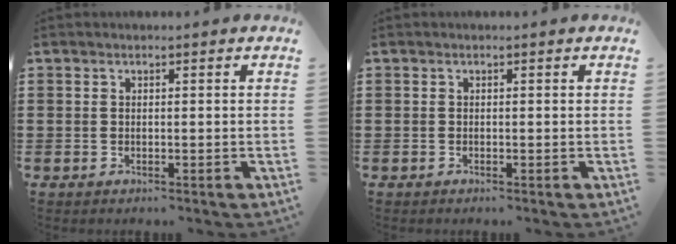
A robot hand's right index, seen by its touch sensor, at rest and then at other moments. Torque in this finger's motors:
{"motor_torque": [0.04, -0.06, 0.00, 0.01]}